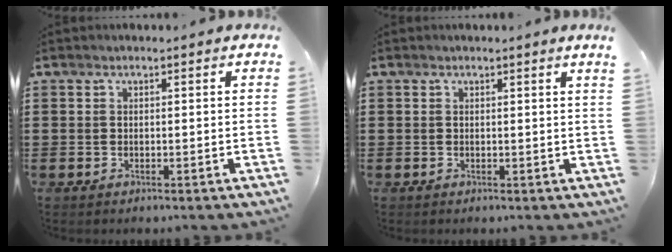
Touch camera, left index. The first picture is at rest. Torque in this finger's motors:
{"motor_torque": [0.82, -0.89, 0.34, 0.04]}